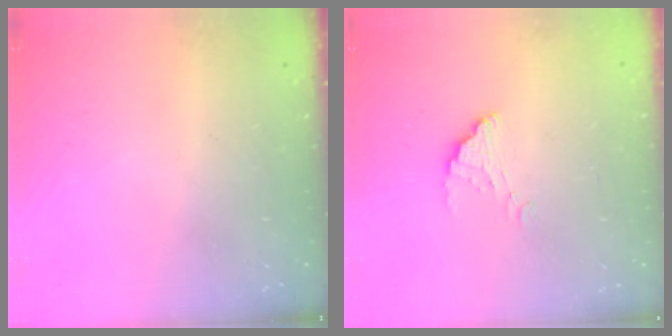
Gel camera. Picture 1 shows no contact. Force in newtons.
{"total": 1.9, "press": 1.9, "slide": 0.0}